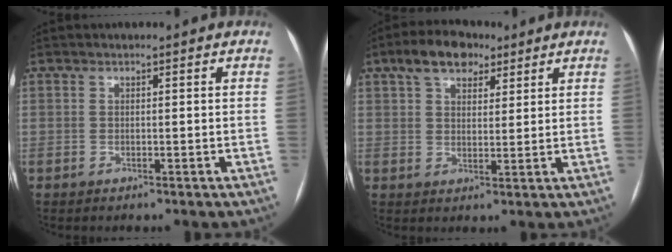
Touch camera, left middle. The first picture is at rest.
{"total": 7.7, "force": [4.8, 4.1, 4.4], "torque": [-0.075, 0.023, 0.082]}